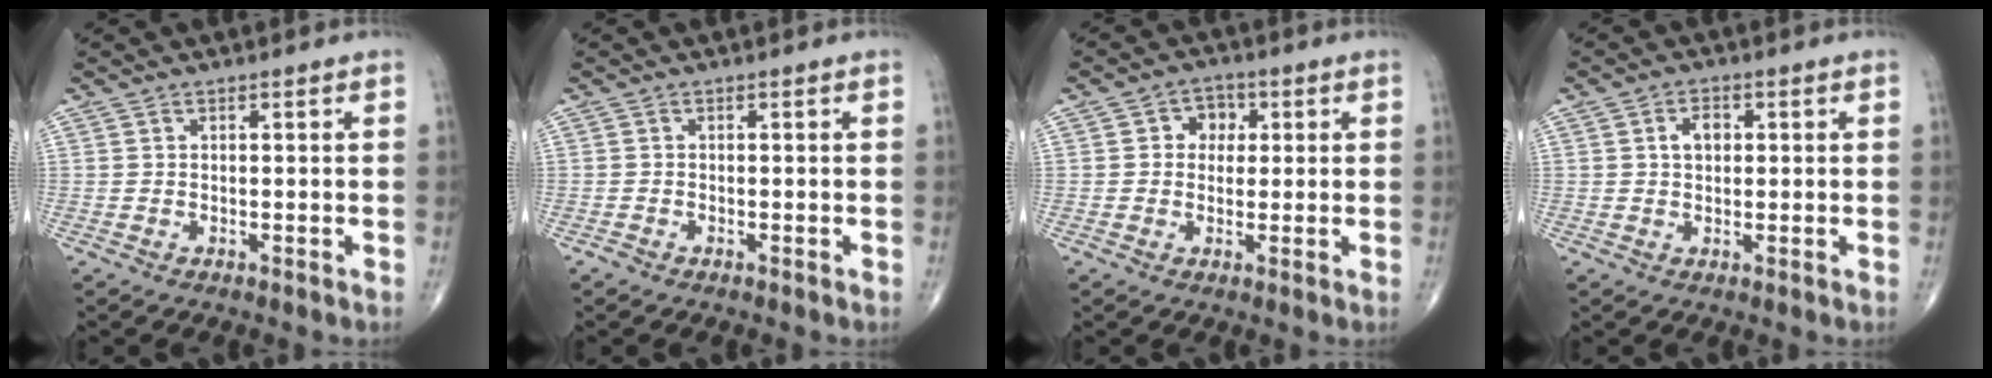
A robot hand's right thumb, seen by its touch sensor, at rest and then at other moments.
{"total": 0.5, "force": [-0.4, 0.3, 0.2], "torque": [-0.007, -0.002, -0.012]}
{"total": 4.6, "force": [1.0, 3.9, 2.2], "torque": [0.000, 0.006, 0.007]}
{"total": 3.5, "force": [0.7, 2.4, 2.4], "torque": [-0.035, 0.006, 0.010]}